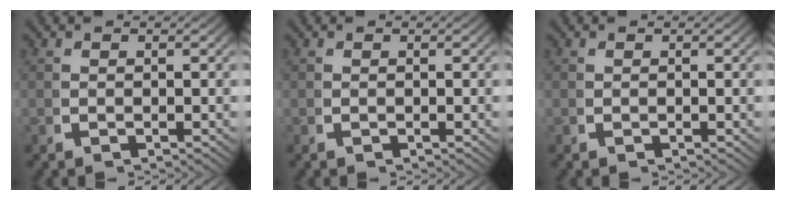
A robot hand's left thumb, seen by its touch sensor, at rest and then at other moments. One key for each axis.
{"total": 0.0}
{"total": 0.0}